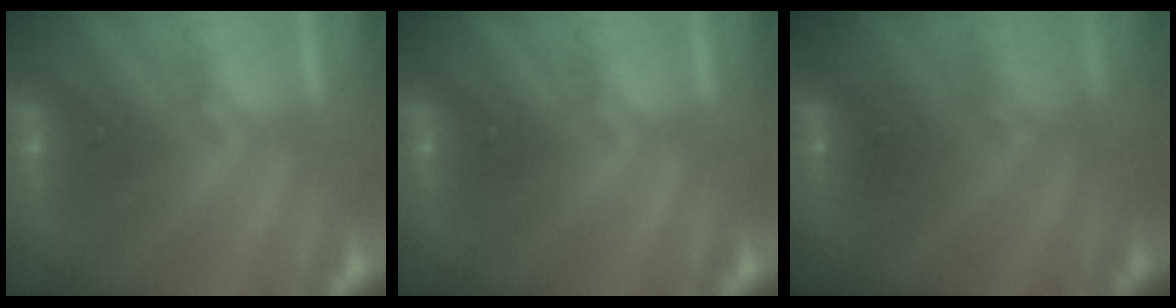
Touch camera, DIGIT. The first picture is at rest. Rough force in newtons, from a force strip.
{"total": 0.0}
{"total": 1.7}